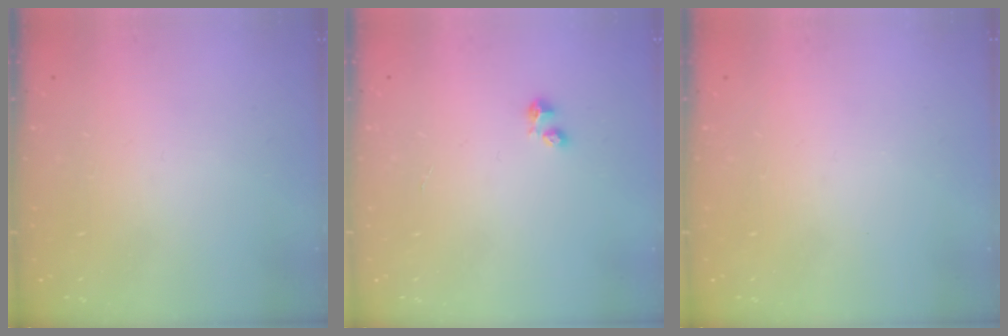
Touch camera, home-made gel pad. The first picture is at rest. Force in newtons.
{"total": 2.5, "press": 2.5, "slide": 0.4}
{"total": 0.0}